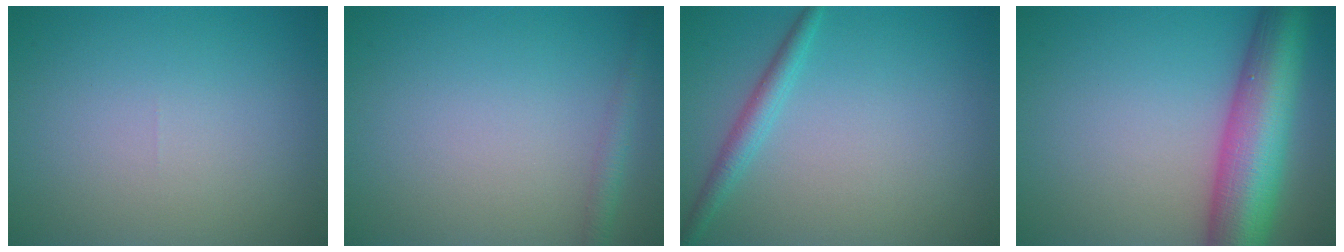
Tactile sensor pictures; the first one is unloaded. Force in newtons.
{"total": 1.5, "press": 1.5, "slide": 0.1}
{"total": 2.0, "press": 2.0, "slide": 0.1}
{"total": 10.8, "press": 10.8, "slide": 0.1}